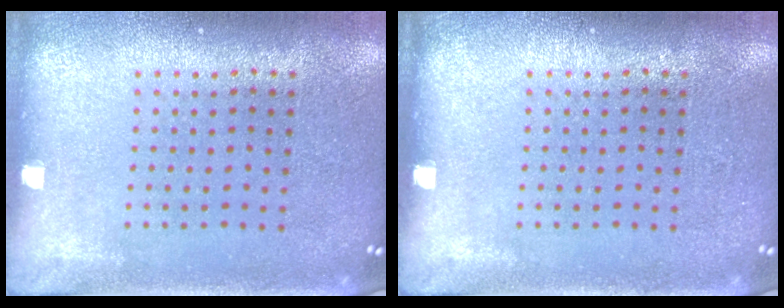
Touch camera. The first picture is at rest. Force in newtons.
{"total": 0.0}